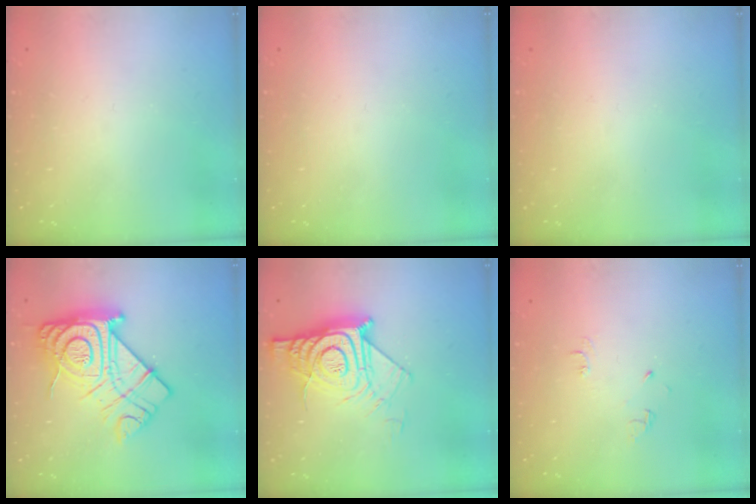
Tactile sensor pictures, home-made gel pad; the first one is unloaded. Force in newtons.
{"total": 0.0}
{"total": 2.6, "press": 2.5, "slide": 0.3}
{"total": 22.5, "press": 22.4, "slide": 2.1}
{"total": 17.0, "press": 17.0, "slide": 1.4}
{"total": 4.4, "press": 4.4, "slide": 0.6}